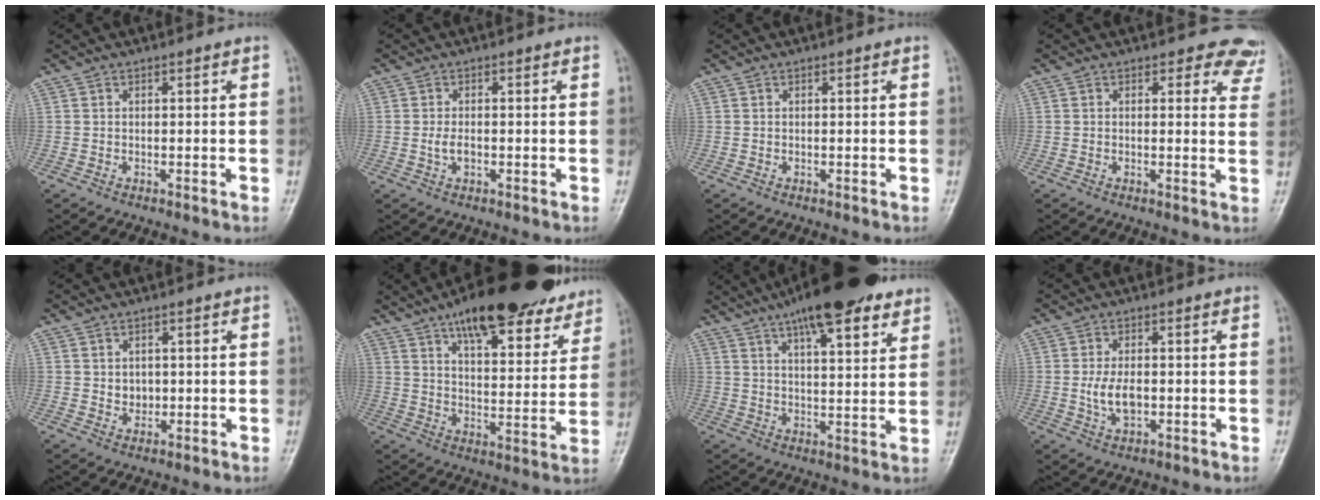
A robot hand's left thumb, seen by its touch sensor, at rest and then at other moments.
{"total": 2.2, "force": [-0.4, 1.3, 1.8], "torque": [-0.034, 0.000, -0.009]}
{"total": 0.0}
{"total": 7.1, "force": [6.0, 3.5, 1.2], "torque": [0.037, -0.024, 0.034]}
{"total": 2.7, "force": [0.4, 2.2, 1.4], "torque": [-0.008, -0.002, 0.009]}
{"total": 23.9, "force": [17.2, 8.3, 14.3], "torque": [-0.164, -0.053, 0.243]}
{"total": 17.6, "force": [11.6, 5.2, 12.1], "torque": [-0.161, -0.028, 0.177]}
{"total": 5.2, "force": [-0.4, 2.9, 4.3], "torque": [-0.081, -0.004, -0.006]}